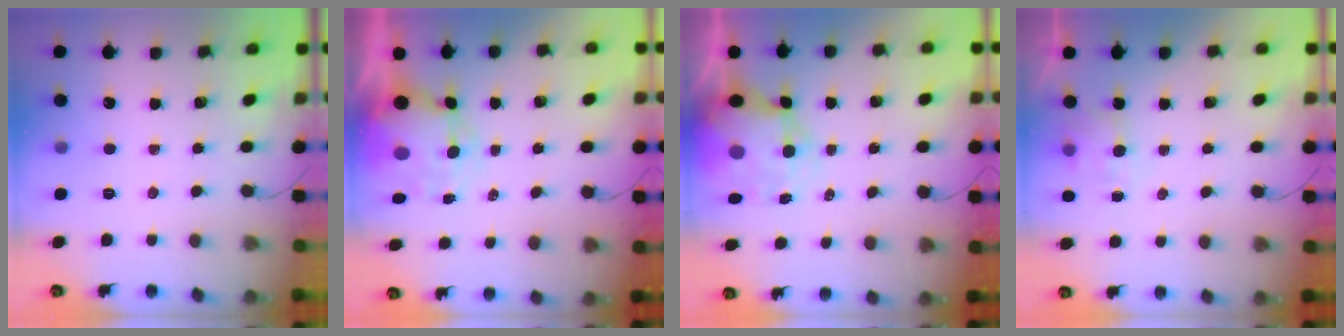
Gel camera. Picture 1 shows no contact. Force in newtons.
{"total": 9.1, "press": 8.8, "slide": 2.1}
{"total": 10.3, "press": 10.0, "slide": 2.5}
{"total": 2.2, "press": 2.0, "slide": 0.9}